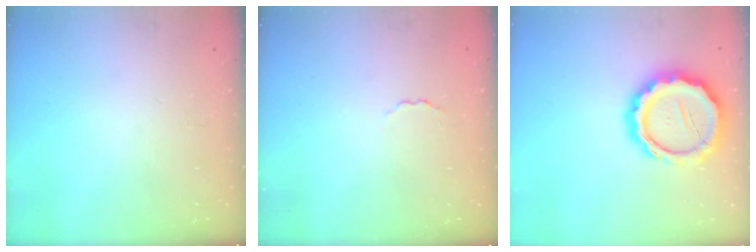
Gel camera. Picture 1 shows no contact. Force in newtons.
{"total": 2.0, "press": 1.9, "slide": 0.6}
{"total": 17.5, "press": 17.2, "slide": 3.3}